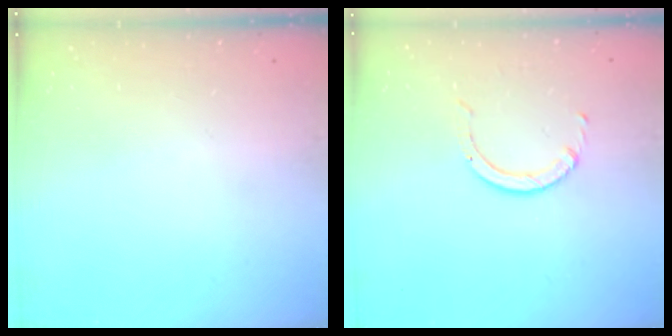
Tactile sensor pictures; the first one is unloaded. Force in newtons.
{"total": 2.3, "press": 2.3, "slide": 0.3}